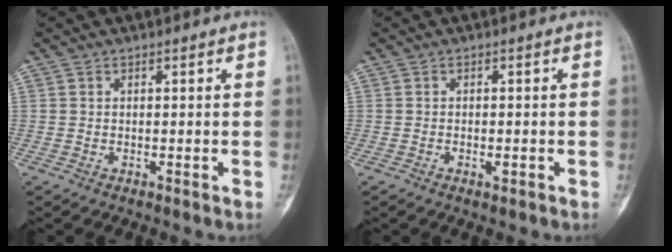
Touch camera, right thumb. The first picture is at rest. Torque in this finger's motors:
{"motor_torque": [-0.36, -0.03, 0.00, -0.10, -0.10]}